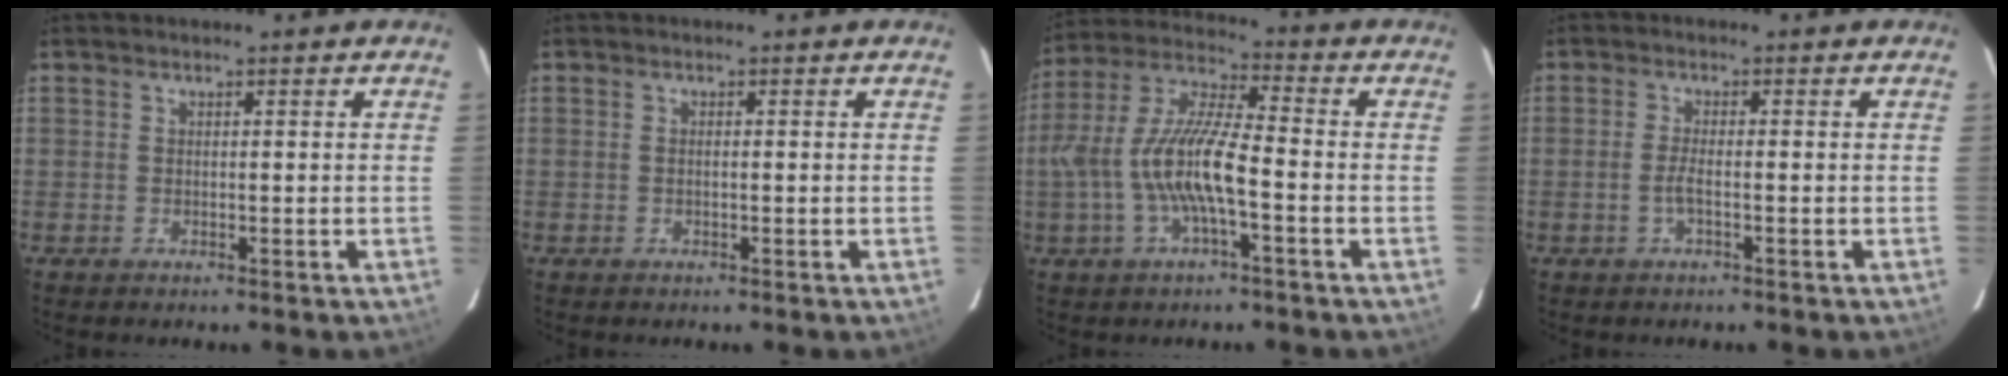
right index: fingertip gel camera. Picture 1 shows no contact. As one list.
[{"total": 0.0}, {"total": 12.5, "force": [-3.2, 2.7, 11.8], "torque": [-0.241, 0.004, -0.057]}, {"total": 2.0, "force": [-0.8, 0.1, 1.8], "torque": [-0.038, 0.002, -0.016]}]